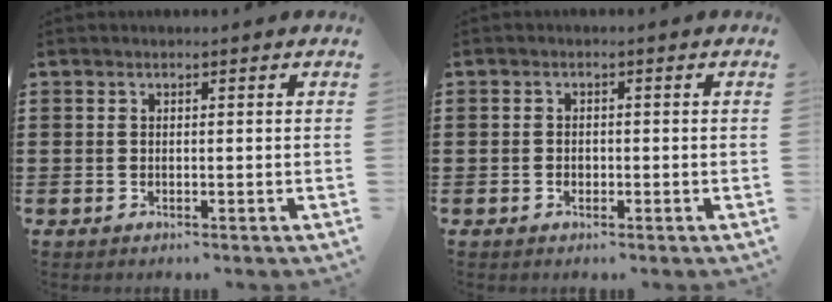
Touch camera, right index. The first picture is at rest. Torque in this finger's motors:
{"motor_torque": [-0.68, 1.46, -0.07, -0.01]}